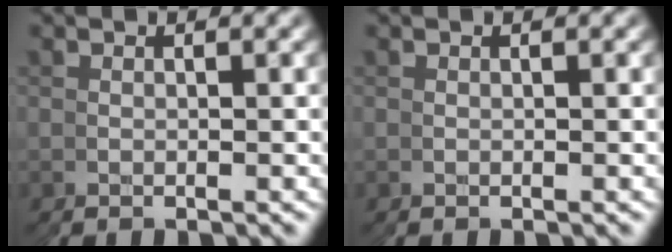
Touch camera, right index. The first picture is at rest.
{"total": 0.0}